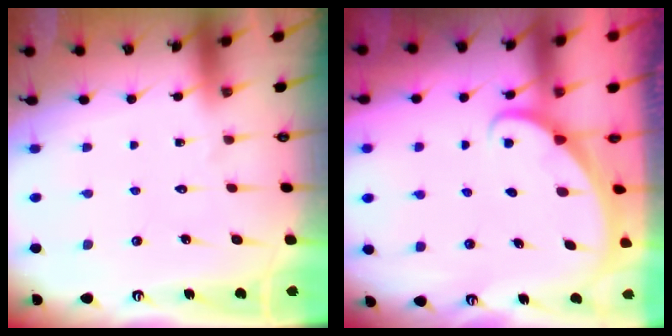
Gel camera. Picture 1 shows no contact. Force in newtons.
{"total": 1.7, "press": 1.7, "slide": 0.0}